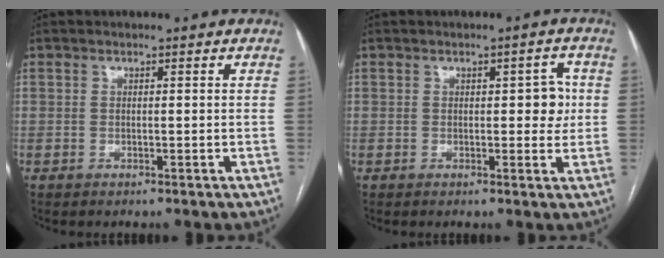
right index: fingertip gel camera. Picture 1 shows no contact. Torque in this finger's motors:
{"motor_torque": [0.38, 0.11, 0.07, 0.02]}